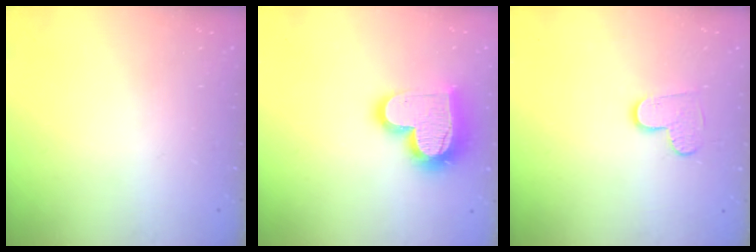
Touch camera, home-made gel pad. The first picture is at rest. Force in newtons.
{"total": 18.8, "press": 18.7, "slide": 1.6}
{"total": 6.3, "press": 6.3, "slide": 0.1}